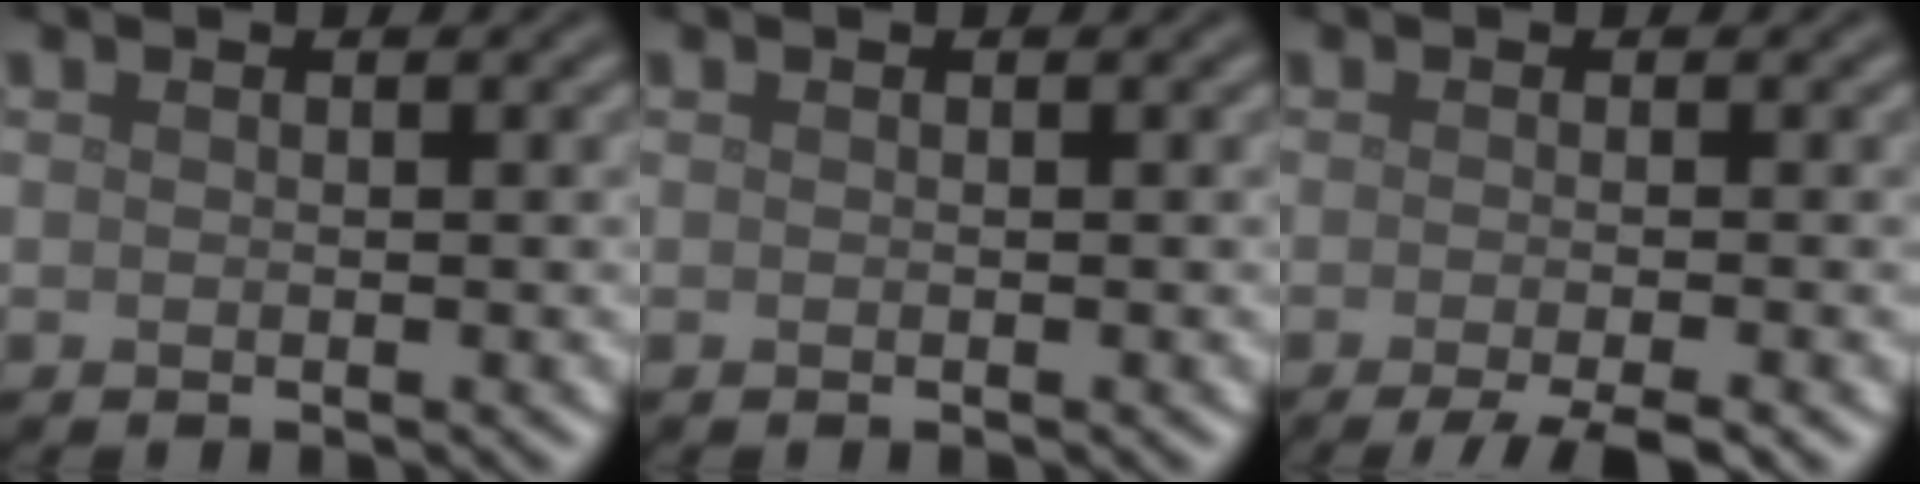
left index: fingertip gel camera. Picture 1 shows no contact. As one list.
[{"total": 0.0}, {"total": 4.5, "force": [-2.6, 1.0, 3.6], "torque": [-0.037, -0.003, -0.044]}]